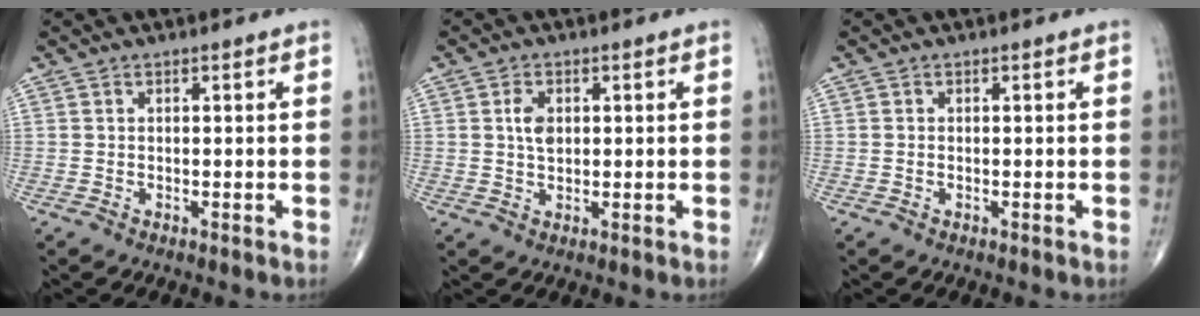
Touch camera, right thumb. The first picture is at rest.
{"total": 3.4, "force": [0.7, 2.2, 2.5], "torque": [-0.041, -0.002, 0.011]}
{"total": 0.0}